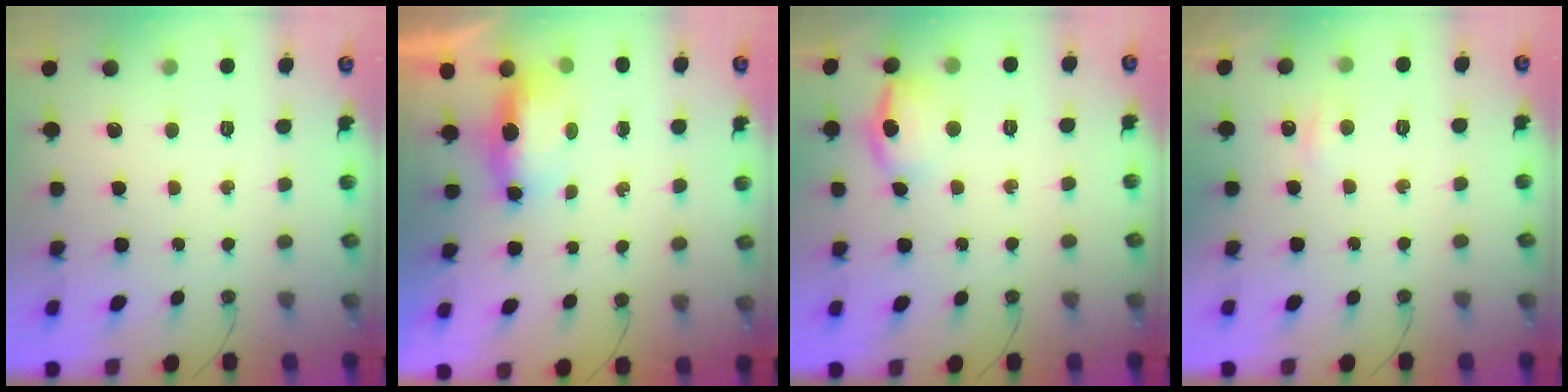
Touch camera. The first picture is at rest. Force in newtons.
{"total": 7.0, "press": 6.1, "slide": 3.3}
{"total": 10.2, "press": 10.1, "slide": 1.4}
{"total": 3.7, "press": 3.7, "slide": 0.5}